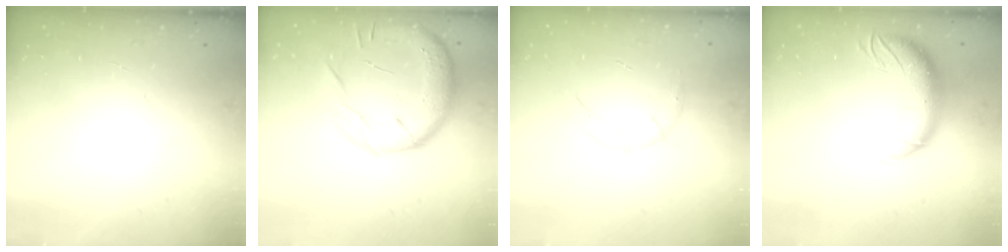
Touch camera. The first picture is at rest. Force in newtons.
{"total": 17.5, "press": 17.4, "slide": 2.2}
{"total": 7.9, "press": 7.8, "slide": 1.2}
{"total": 12.2, "press": 11.8, "slide": 2.8}